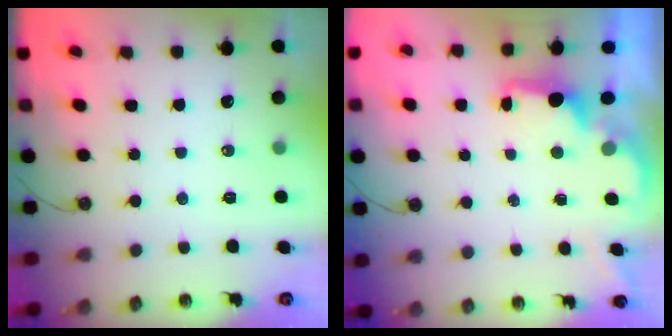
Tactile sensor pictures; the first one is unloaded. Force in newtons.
{"total": 1.7, "press": 1.6, "slide": 0.7}